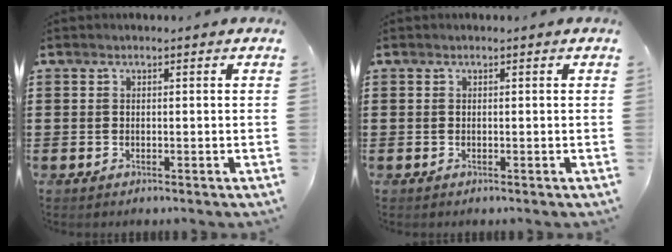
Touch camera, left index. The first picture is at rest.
{"total": 0.0}